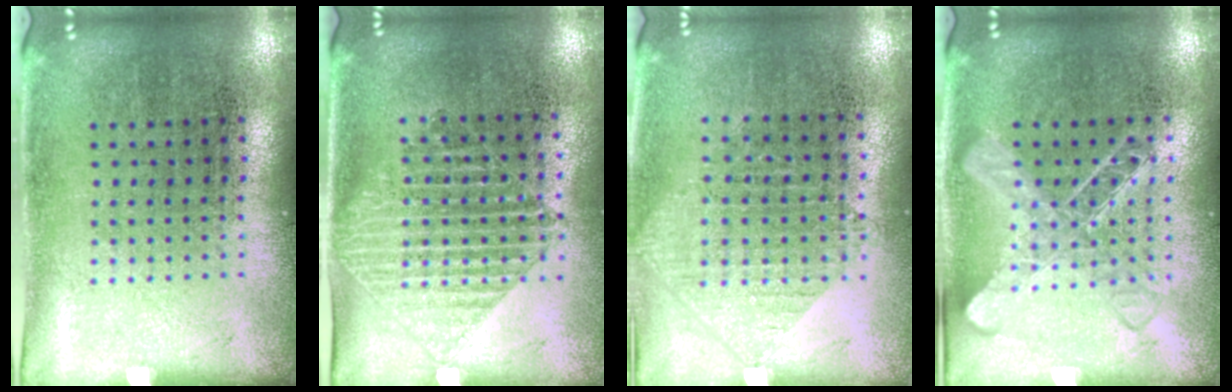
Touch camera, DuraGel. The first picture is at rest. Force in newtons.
{"total": 1.3, "press": 1.1, "slide": 0.6}
{"total": 0.9, "press": 0.9, "slide": 0.2}
{"total": 1.3, "press": 1.3, "slide": 0.3}